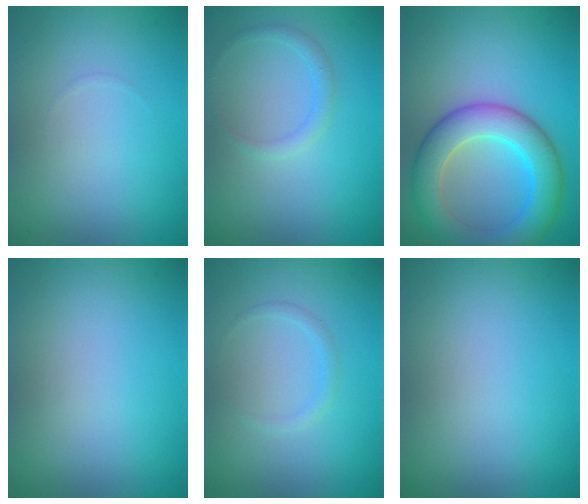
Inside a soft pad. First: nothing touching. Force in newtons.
{"total": 1.2, "press": 1.2, "slide": 0.2}
{"total": 7.1, "press": 7.1, "slide": 0.2}
{"total": 0.0}
{"total": 0.9, "press": 0.9, "slide": 0.0}
{"total": 0.0}